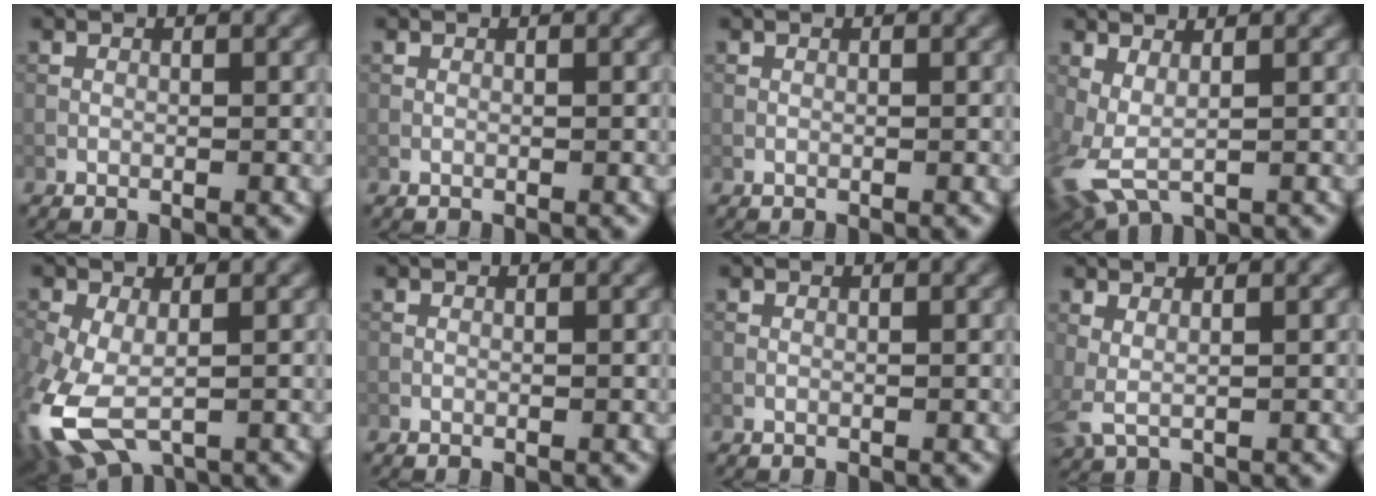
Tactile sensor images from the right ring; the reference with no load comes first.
{"total": 0.0}
{"total": 0.0}
{"total": 4.7, "force": [-0.5, 2.0, 4.2], "torque": [-0.102, -0.012, -0.004]}
{"total": 9.5, "force": [-3.6, 4.9, 7.3], "torque": [-0.198, -0.040, -0.059]}
{"total": 0.0}
{"total": 0.0}
{"total": 1.9, "force": [0.9, 0.6, 1.6], "torque": [-0.036, -0.001, 0.017]}